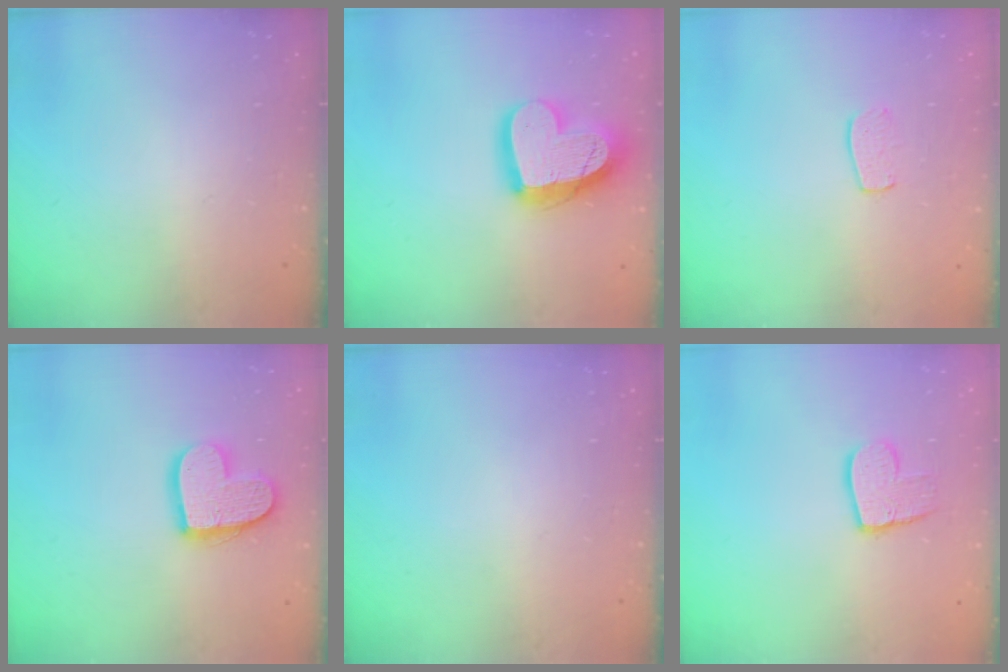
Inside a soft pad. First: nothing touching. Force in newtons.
{"total": 18.8, "press": 18.7, "slide": 1.9}
{"total": 6.9, "press": 6.8, "slide": 0.4}
{"total": 13.2, "press": 13.1, "slide": 0.7}
{"total": 0.0}
{"total": 10.0, "press": 10.0, "slide": 0.8}